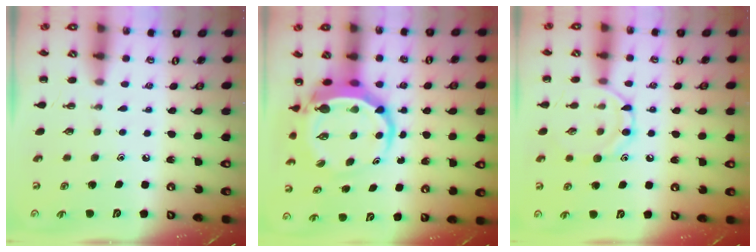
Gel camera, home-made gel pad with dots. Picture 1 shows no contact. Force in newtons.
{"total": 8.6, "press": 8.3, "slide": 2.4}
{"total": 10.0, "press": 10.0, "slide": 0.9}